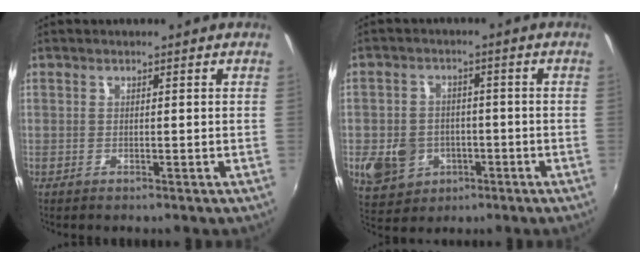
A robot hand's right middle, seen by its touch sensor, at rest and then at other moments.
{"total": 10.4, "force": [-3.3, 8.7, 4.6], "torque": [-0.127, 0.007, -0.038]}